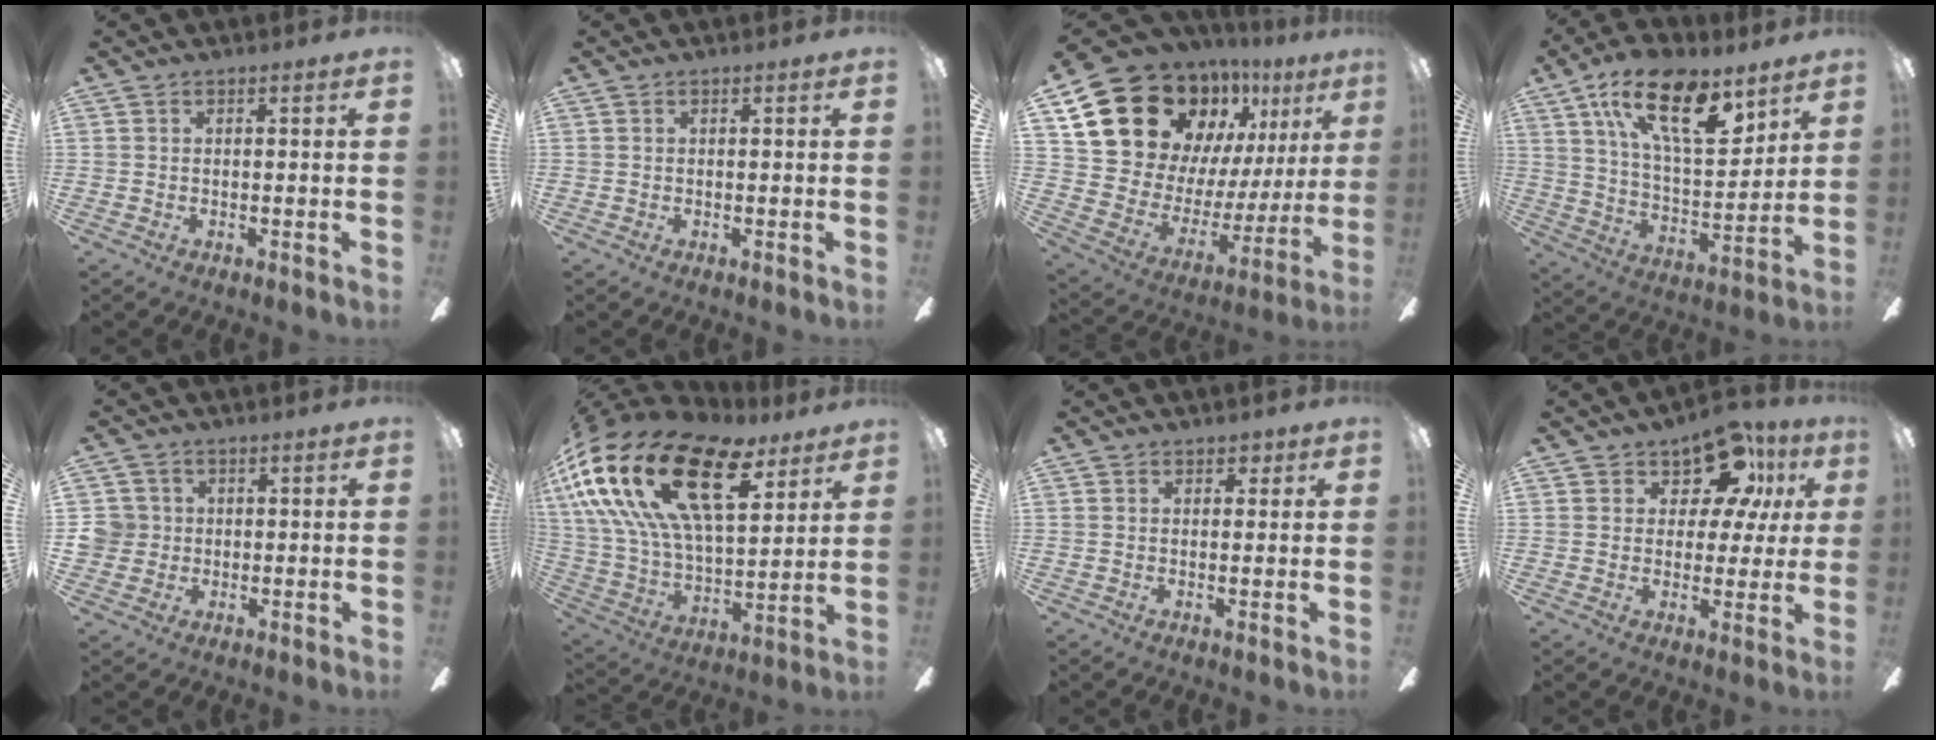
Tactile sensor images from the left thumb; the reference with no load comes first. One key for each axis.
{"total": 0.0}
{"total": 22.7, "fx": 14.8, "fy": 13.4, "fz": 10.7, "tx": -0.193, "ty": -0.091, "tz": 0.285}
{"total": 21.2, "fx": 11.9, "fy": 9.2, "fz": 14.9, "tx": -0.245, "ty": -0.048, "tz": 0.203}
{"total": 5.8, "fx": 0.5, "fy": 5.6, "fz": 1.2, "tx": -0.036, "ty": 0.012, "tz": 0.012}
{"total": 28.3, "fx": 13.9, "fy": 13.6, "fz": 20.5, "tx": -0.409, "ty": -0.075, "tz": 0.244}
{"total": 1.9, "fx": 0.9, "fy": 1.4, "fz": 1.0, "tx": -0.003, "ty": 0.000, "tz": 0.012}
{"total": 12.2, "fx": 7.3, "fy": 6.8, "fz": 6.9, "tx": -0.106, "ty": -0.032, "tz": 0.131}